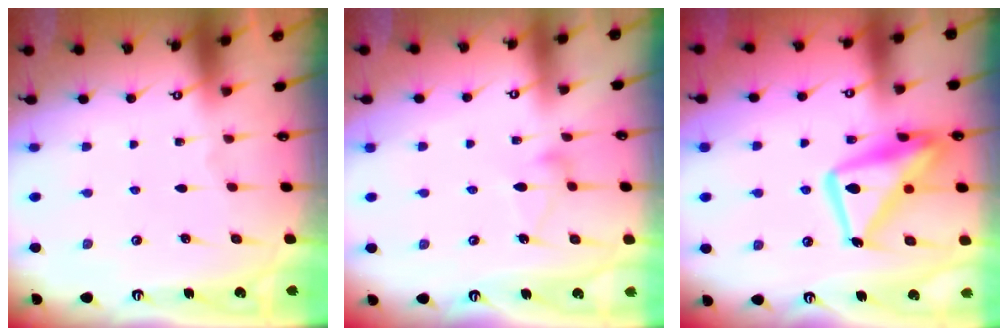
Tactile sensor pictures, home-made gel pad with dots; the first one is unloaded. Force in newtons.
{"total": 6.2, "press": 6.2, "slide": 0.4}
{"total": 17.7, "press": 17.7, "slide": 1.6}